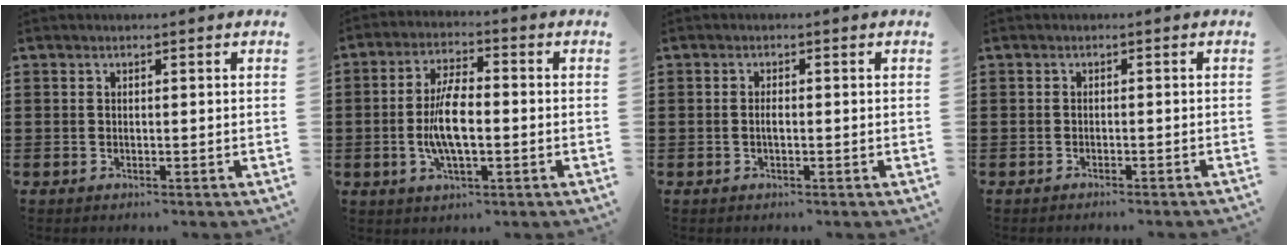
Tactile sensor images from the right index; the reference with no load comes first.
{"total": 8.2, "force": [-1.0, 3.1, 7.6], "torque": [-0.166, -0.005, -0.024]}
{"total": 1.0, "force": [-0.1, 0.4, 0.9], "torque": [-0.019, 0.001, -0.002]}
{"total": 0.8, "force": [-0.8, -0.1, 0.2], "torque": [-0.004, 0.000, -0.016]}